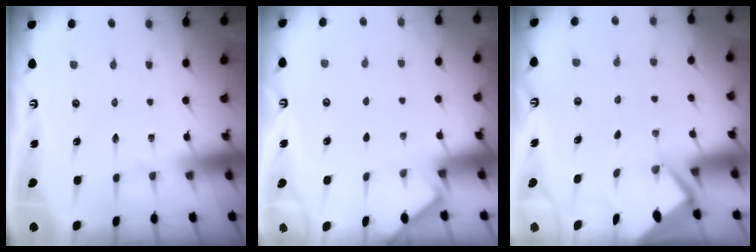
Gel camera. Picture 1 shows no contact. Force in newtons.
{"total": 2.0, "press": 2.0, "slide": 0.3}
{"total": 2.7, "press": 2.7, "slide": 0.3}